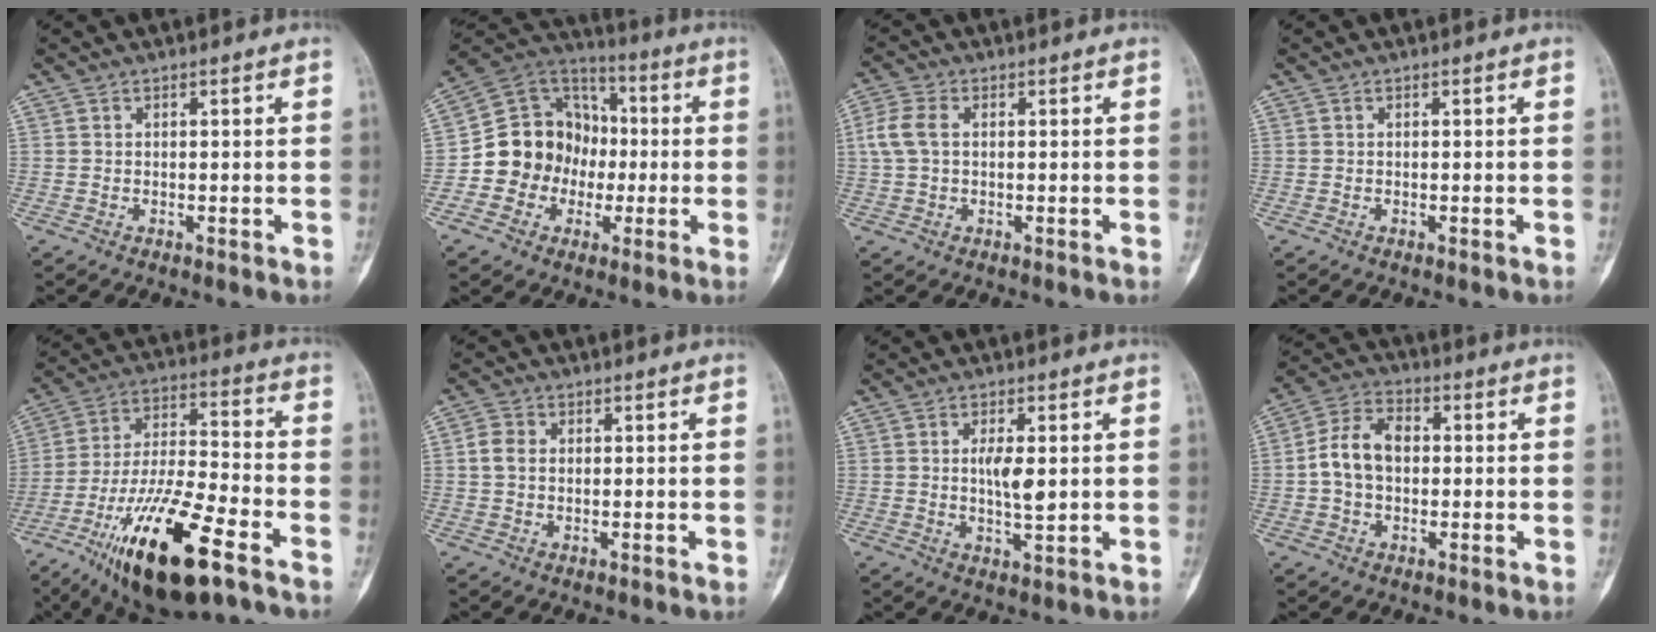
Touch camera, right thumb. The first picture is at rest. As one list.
[{"total": 14.9, "force": [-2.4, 13.7, 5.5], "torque": [-0.044, 0.058, -0.045]}, {"total": 5.1, "force": [0.6, 3.2, 3.9], "torque": [-0.102, 0.012, 0.009]}, {"total": 0.0}, {"total": 22.0, "force": [-11.8, 6.1, 17.5], "torque": [-0.354, 0.039, -0.208]}, {"total": 3.3, "force": [0.4, 2.5, 2.1], "torque": [-0.038, 0.006, 0.002]}, {"total": 5.3, "force": [0.7, 1.8, 5.0], "torque": [-0.083, -0.010, 0.014]}, {"total": 9.1, "force": [-0.1, 6.5, 6.4], "torque": [-0.110, 0.028, -0.010]}]